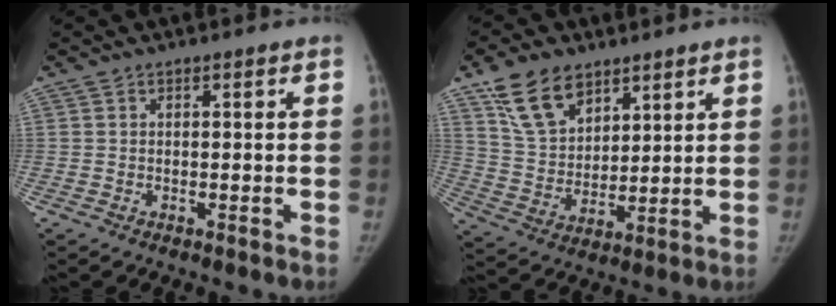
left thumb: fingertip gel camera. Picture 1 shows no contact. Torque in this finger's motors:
{"motor_torque": [1.40, 0.35, 0.94, -1.50, 0.37]}